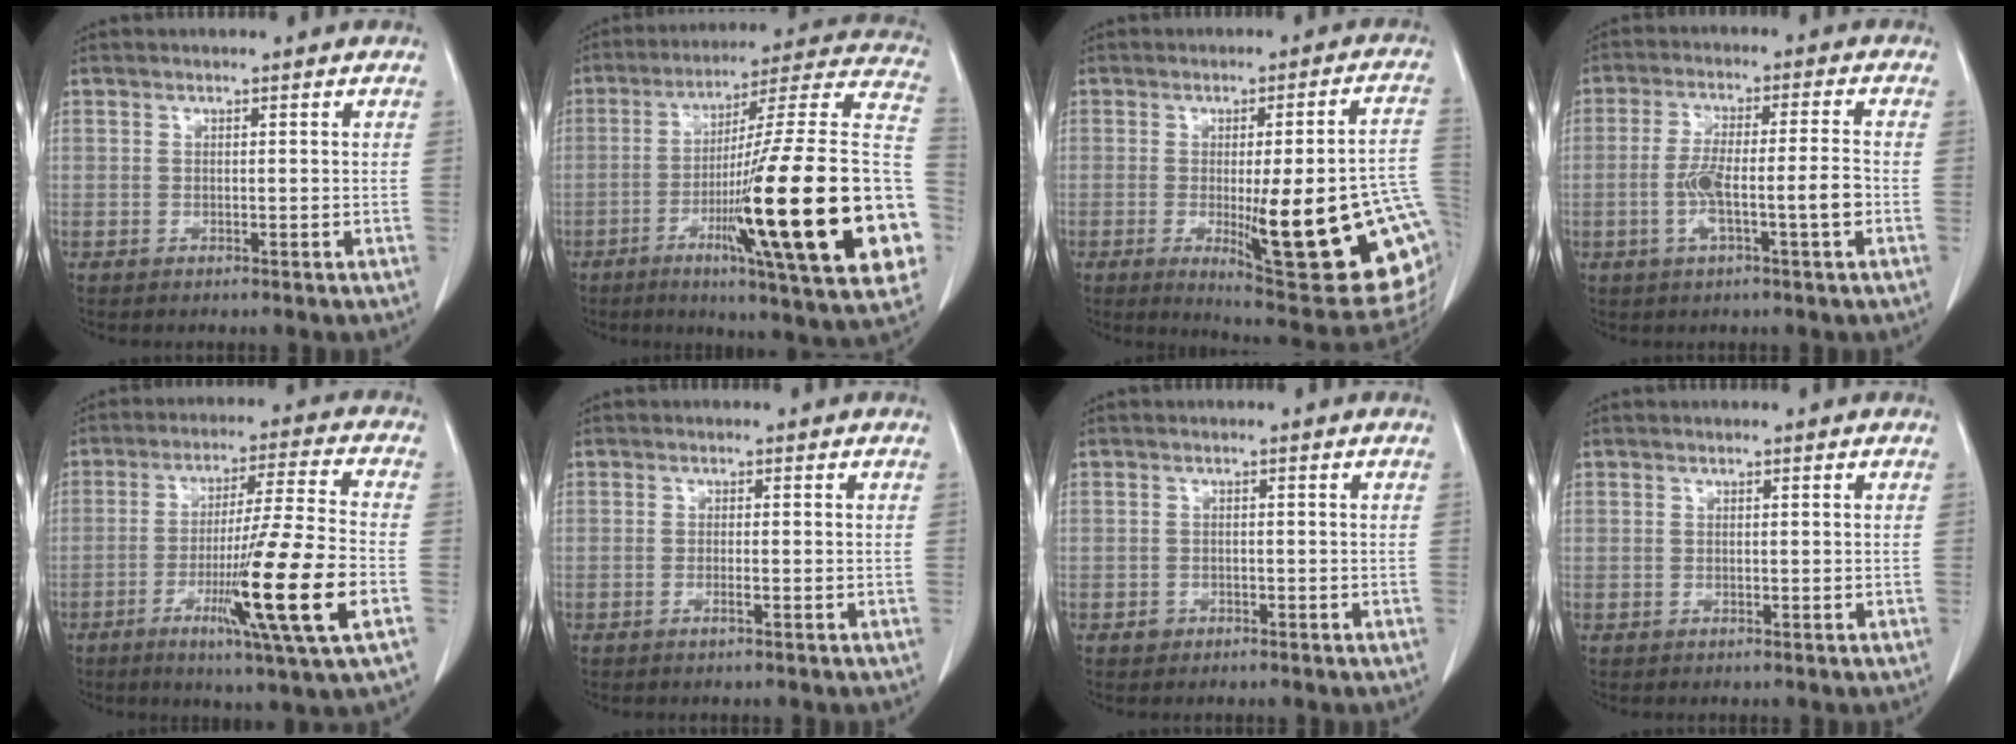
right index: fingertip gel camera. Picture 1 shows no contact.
{"total": 32.3, "force": [-7.3, 2.1, 31.5], "torque": [-0.386, -0.009, -0.123]}
{"total": 24.4, "force": [-4.6, 3.6, 23.7], "torque": [-0.214, -0.014, -0.050]}
{"total": 8.3, "force": [-2.2, 0.6, 8.0], "torque": [-0.151, 0.012, -0.040]}
{"total": 16.2, "force": [-5.2, -1.5, 15.3], "torque": [-0.270, -0.025, -0.091]}
{"total": 1.0, "force": [-0.5, -0.1, 0.9], "torque": [-0.019, 0.000, -0.009]}
{"total": 1.1, "force": [-0.7, 0.9, 0.1], "torque": [-0.001, 0.003, -0.012]}
{"total": 0.5, "force": [0.0, 0.5, 0.0], "torque": [0.007, 0.005, -0.003]}